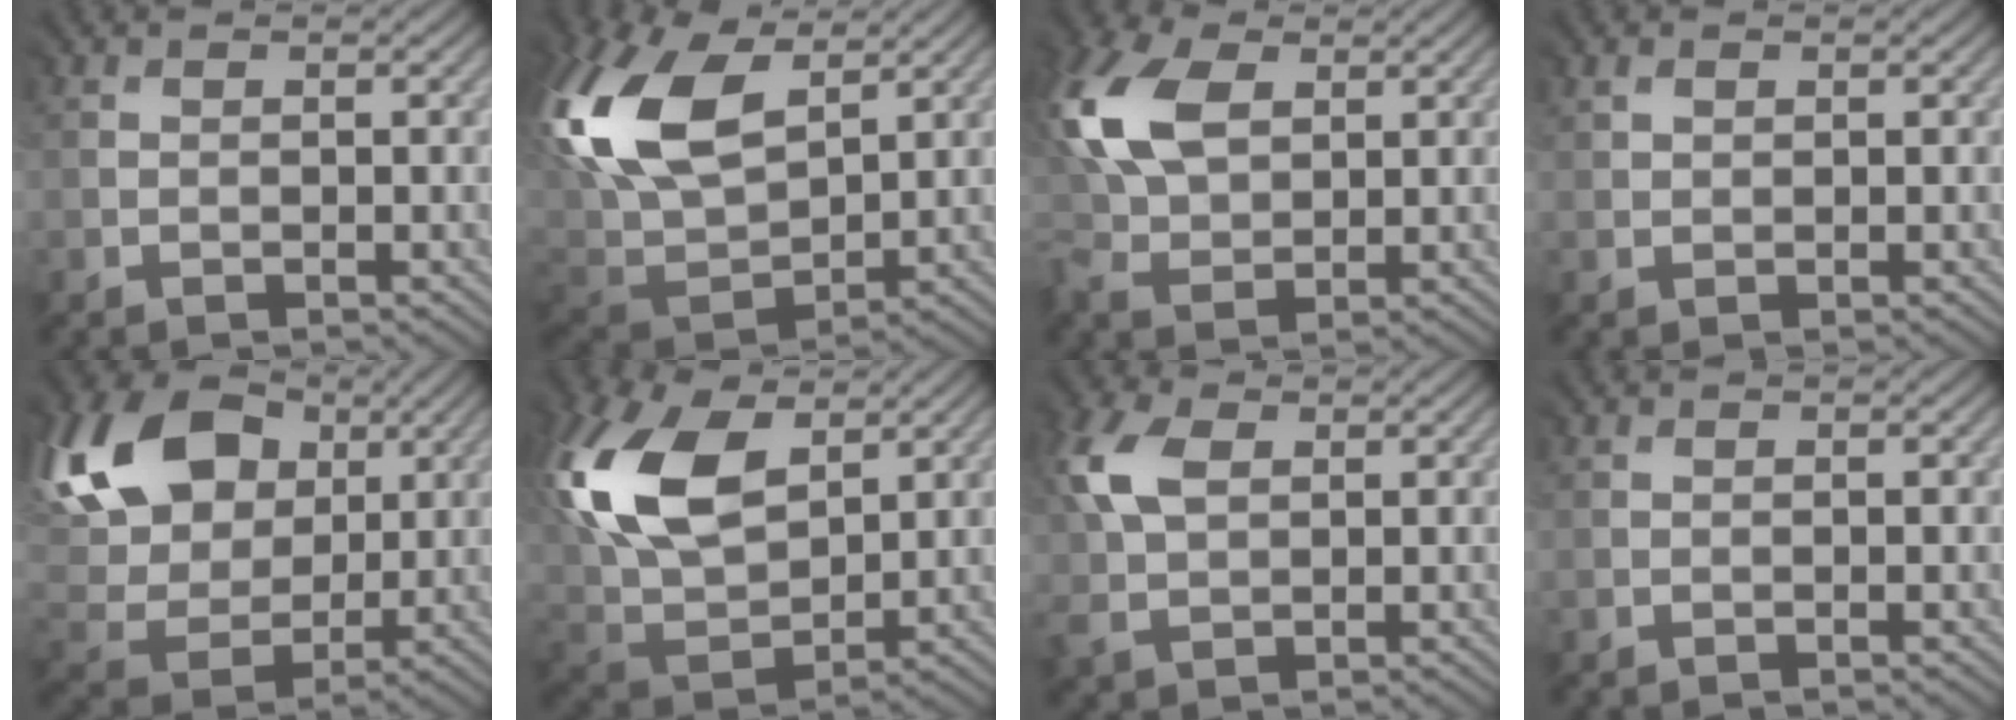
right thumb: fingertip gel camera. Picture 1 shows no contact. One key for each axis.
{"total": 16.3, "fx": 7.0, "fy": 9.9, "fz": 10.9, "tx": -0.294, "ty": 0.030, "tz": 0.133}
{"total": 11.3, "fx": 4.0, "fy": 7.2, "fz": 7.8, "tx": -0.221, "ty": 0.027, "tz": 0.070}
{"total": 1.5, "fx": 1.1, "fy": 0.9, "fz": 0.4, "tx": -0.007, "ty": 0.001, "tz": 0.021}
{"total": 17.4, "fx": 8.1, "fy": 12.1, "fz": 9.6, "tx": -0.252, "ty": 0.043, "tz": 0.153}
{"total": 14.9, "fx": 6.0, "fy": 9.3, "fz": 9.9, "tx": -0.258, "ty": 0.022, "tz": 0.118}
{"total": 7.1, "fx": 2.5, "fy": 4.9, "fz": 4.6, "tx": -0.144, "ty": 0.015, "tz": 0.044}
{"total": 0.0}